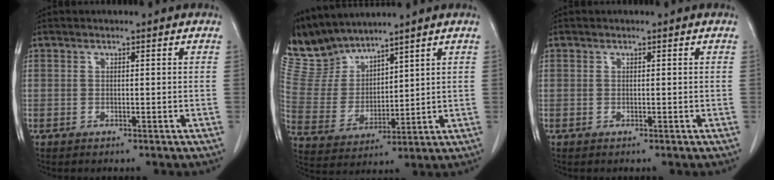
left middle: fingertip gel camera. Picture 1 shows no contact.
{"total": 8.7, "force": [8.6, 1.4, 0.4], "torque": [-0.033, 0.008, 0.200]}
{"total": 0.0}